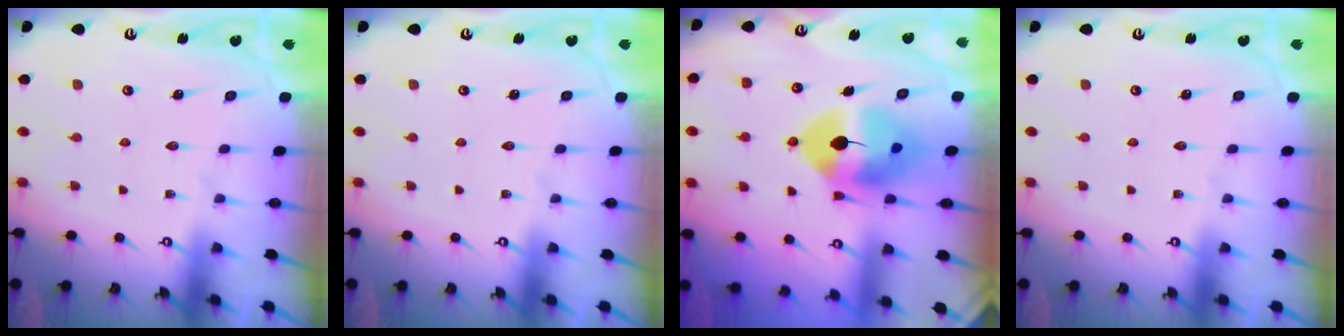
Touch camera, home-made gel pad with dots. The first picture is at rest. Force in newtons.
{"total": 0.0}
{"total": 12.6, "press": 12.5, "slide": 1.8}
{"total": 0.0}